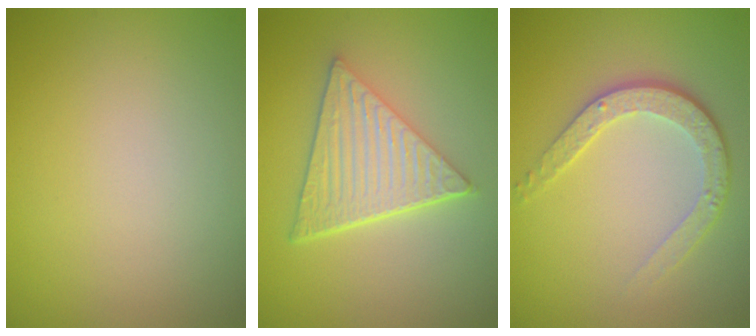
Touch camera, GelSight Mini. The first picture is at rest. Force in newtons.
{"total": 6.1, "press": 4.4, "slide": 4.2}
{"total": 3.8, "press": 2.8, "slide": 2.5}